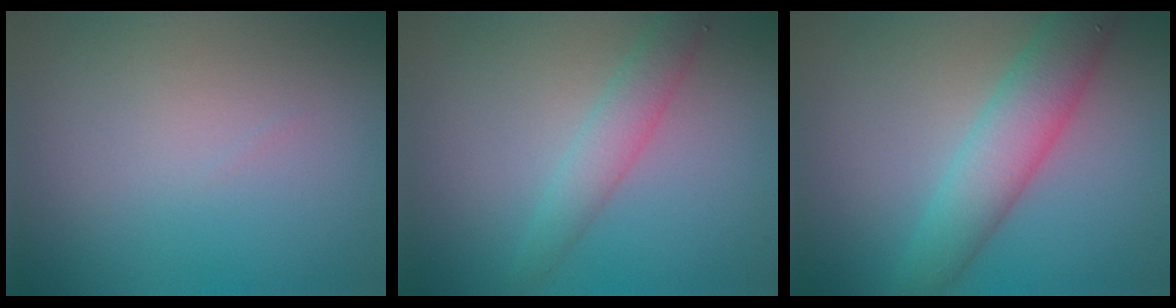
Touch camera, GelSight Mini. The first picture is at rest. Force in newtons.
{"total": 2.7, "press": 2.6, "slide": 0.1}
{"total": 5.1, "press": 5.1, "slide": 0.0}